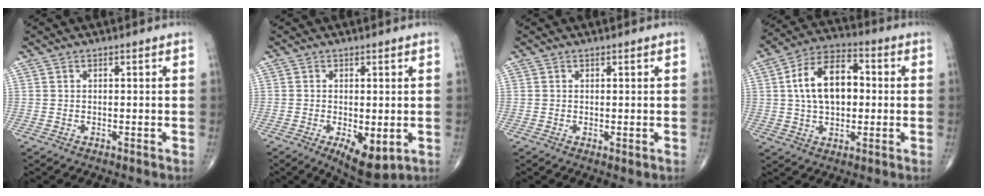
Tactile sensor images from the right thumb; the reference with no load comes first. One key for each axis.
{"total": 8.1, "fx": -2.1, "fy": 3.7, "fz": 6.9, "tx": -0.098, "ty": -0.018, "tz": -0.021}
{"total": 0.7, "fx": 0.0, "fy": 0.3, "fz": 0.7, "tx": -0.014, "ty": -0.005, "tz": 0.001}
{"total": 14.1, "fx": 1.3, "fy": 8.5, "fz": 11.1, "tx": -0.177, "ty": 0.022, "tz": 0.015}